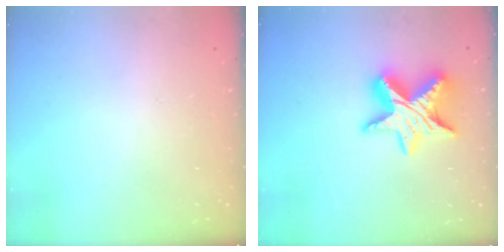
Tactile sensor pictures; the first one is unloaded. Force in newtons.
{"total": 13.9, "press": 13.9, "slide": 0.9}